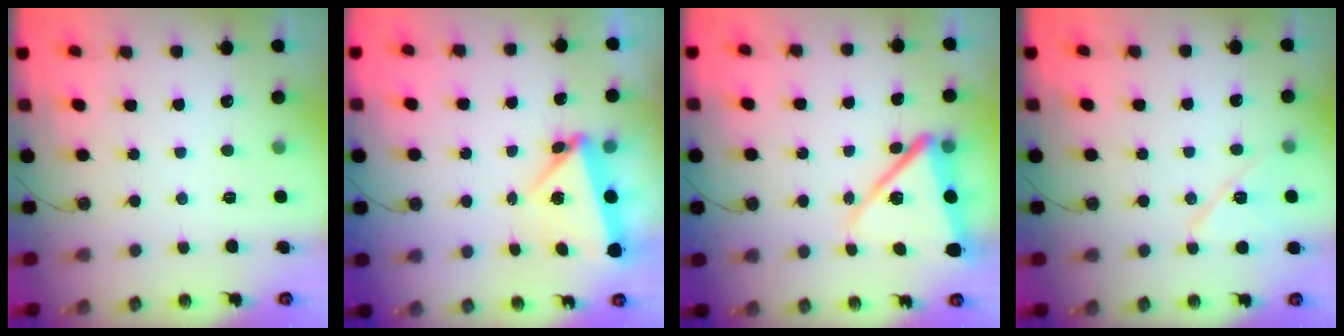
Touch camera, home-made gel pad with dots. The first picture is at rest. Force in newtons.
{"total": 6.7, "press": 6.6, "slide": 0.9}
{"total": 13.9, "press": 13.8, "slide": 1.6}
{"total": 10.0, "press": 10.0, "slide": 0.4}